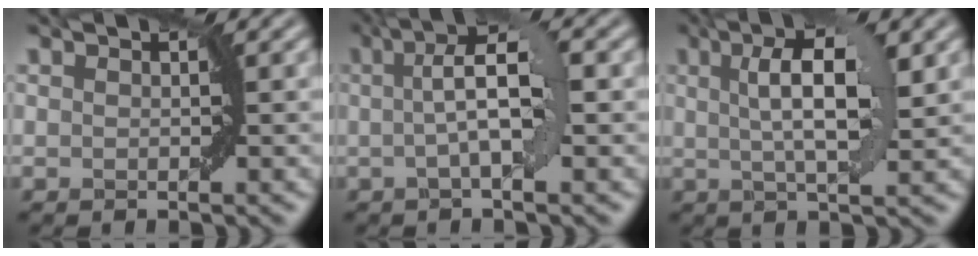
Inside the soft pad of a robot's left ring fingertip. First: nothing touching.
{"total": 5.2, "force": [0.6, 1.1, 5.1], "torque": [-0.085, 0.011, 0.005]}
{"total": 6.7, "force": [1.8, 1.8, 6.1], "torque": [-0.093, 0.009, 0.028]}